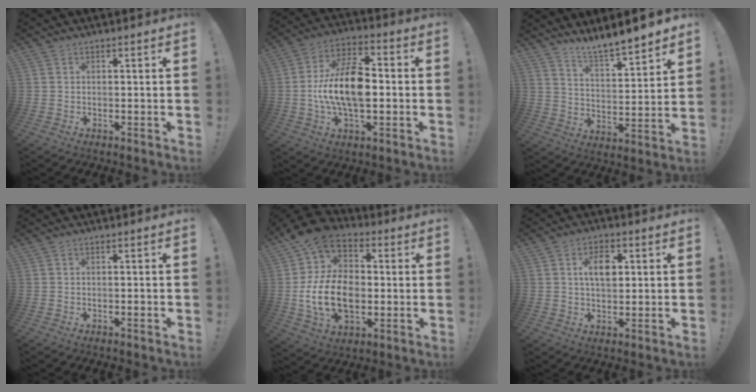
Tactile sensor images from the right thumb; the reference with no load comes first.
{"total": 16.6, "force": [-1.6, 9.1, 13.8], "torque": [-0.258, 0.013, -0.028]}
{"total": 9.0, "force": [8.7, -0.2, 2.3], "torque": [-0.044, -0.082, 0.152]}
{"total": 0.7, "force": [0.0, 0.2, 0.7], "torque": [-0.011, 0.002, -0.001]}
{"total": 20.8, "force": [0.1, 14.1, 15.4], "torque": [-0.290, 0.002, 0.011]}
{"total": 7.7, "force": [1.6, 4.9, 5.7], "torque": [-0.076, 0.001, 0.024]}